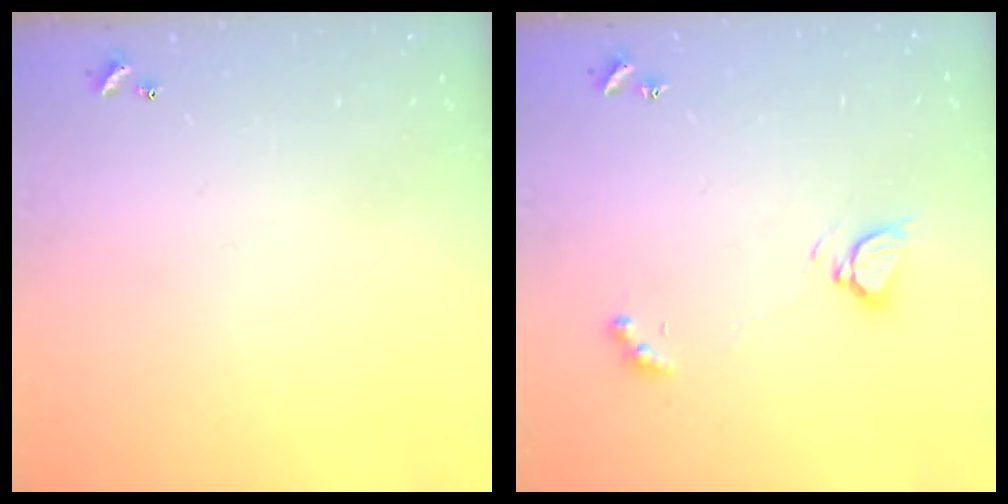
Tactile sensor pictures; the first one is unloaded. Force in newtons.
{"total": 4.3, "press": 4.2, "slide": 0.4}